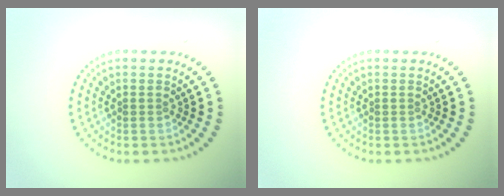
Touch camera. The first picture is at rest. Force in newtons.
{"total": 0.0}